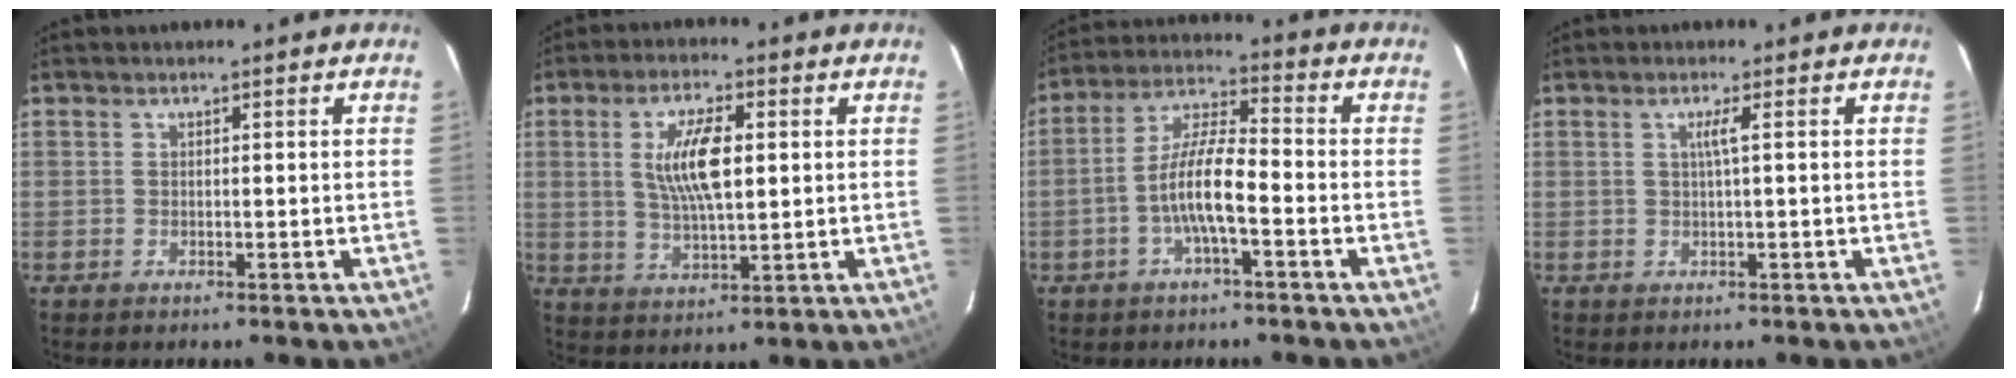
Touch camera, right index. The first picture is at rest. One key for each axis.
{"total": 9.4, "fx": 1.8, "fy": 3.2, "fz": 8.7, "tx": -0.163, "ty": 0.004, "tz": 0.036}
{"total": 8.8, "fx": -3.2, "fy": 1.6, "fz": 8.1, "tx": -0.168, "ty": 0.009, "tz": -0.061}
{"total": 1.6, "fx": 0.3, "fy": -0.6, "fz": 1.5, "tx": -0.025, "ty": -0.002, "tz": 0.004}